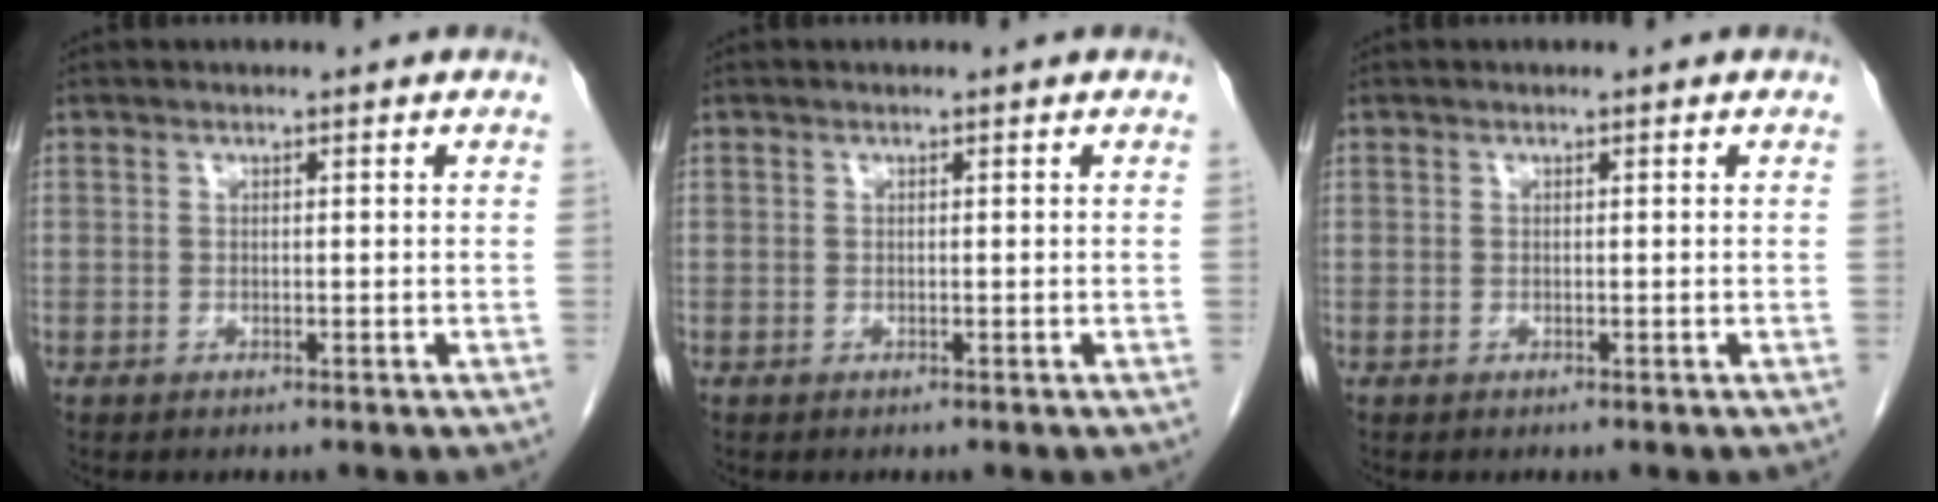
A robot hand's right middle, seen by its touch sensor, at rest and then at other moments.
{"total": 0.0}
{"total": 0.0}